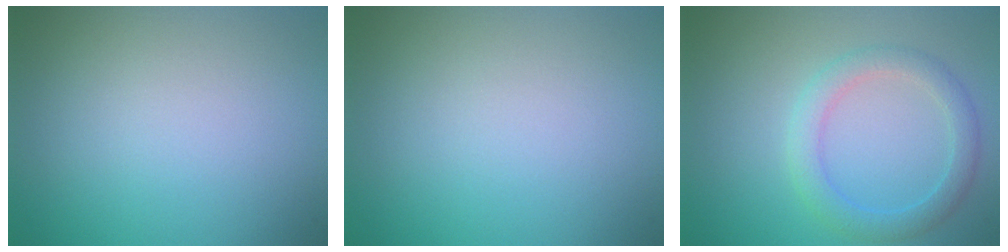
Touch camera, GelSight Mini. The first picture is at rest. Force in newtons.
{"total": 0.0}
{"total": 2.9, "press": 2.9, "slide": 0.1}